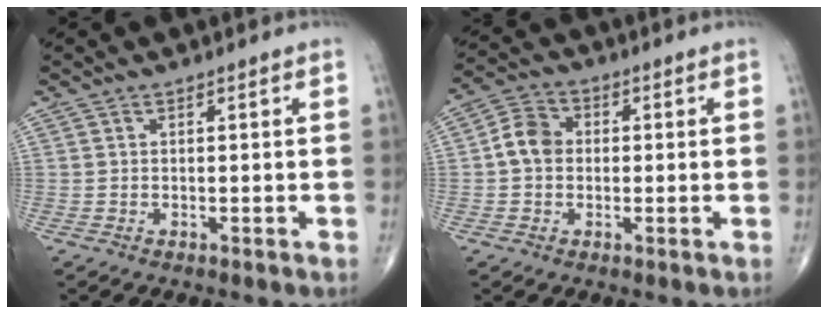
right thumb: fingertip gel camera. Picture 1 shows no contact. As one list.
[{"total": 6.1, "force": [-0.1, 5.0, 3.5], "torque": [-0.054, 0.019, -0.012]}]